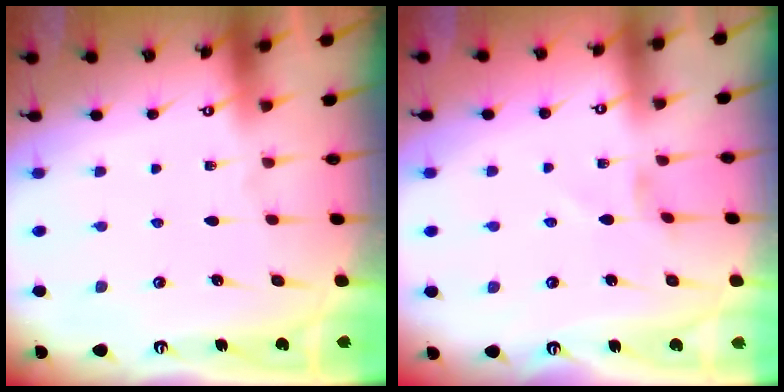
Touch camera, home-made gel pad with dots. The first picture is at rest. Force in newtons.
{"total": 1.0, "press": 1.0, "slide": 0.2}